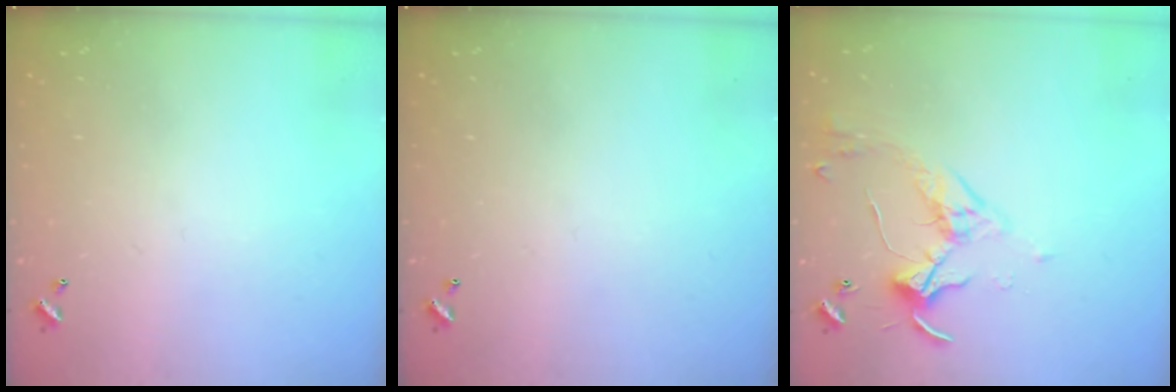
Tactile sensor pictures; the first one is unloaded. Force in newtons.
{"total": 0.0}
{"total": 3.5, "press": 3.4, "slide": 0.7}